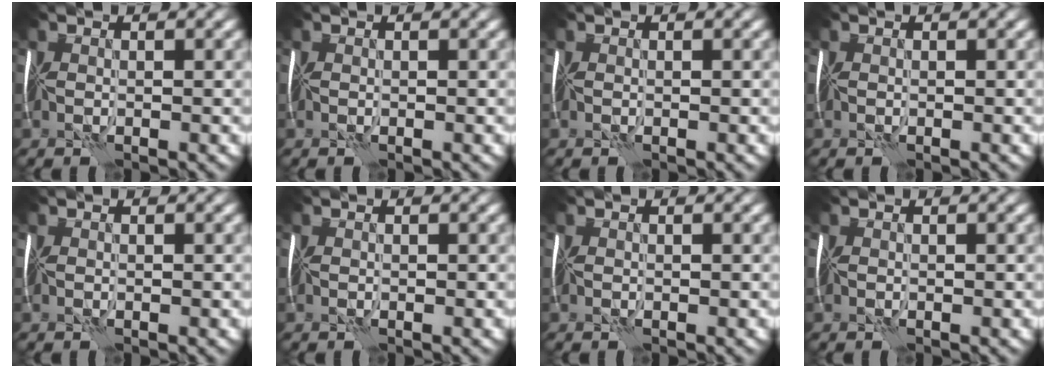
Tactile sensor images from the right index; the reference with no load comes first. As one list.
[{"total": 0.0}, {"total": 0.0}, {"total": 0.0}, {"total": 0.0}, {"total": 0.0}, {"total": 0.0}, {"total": 0.0}]